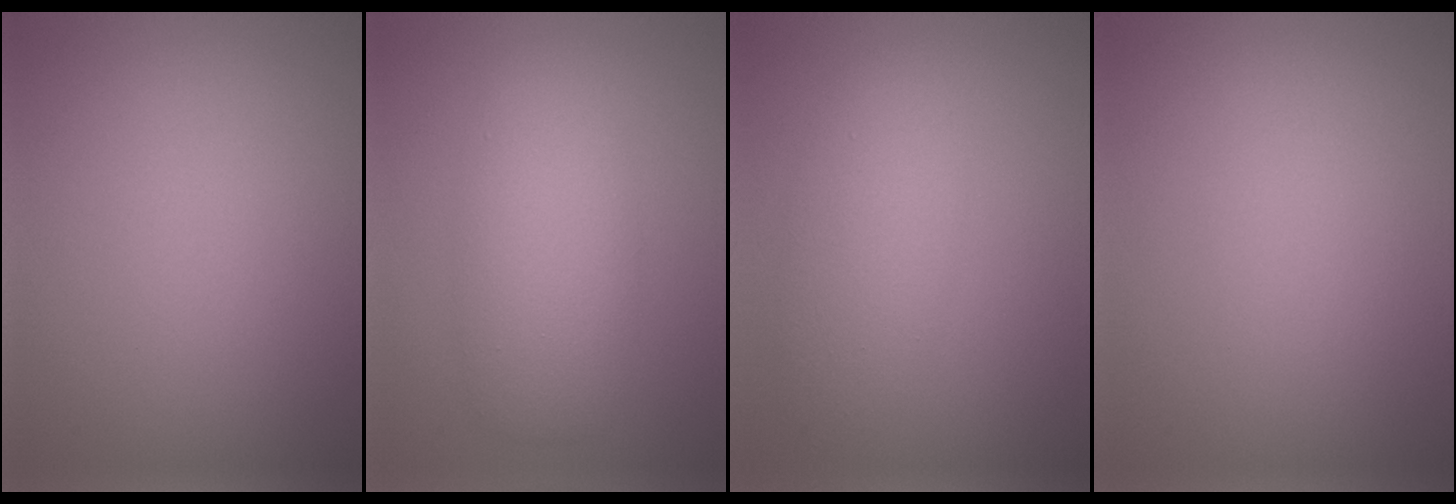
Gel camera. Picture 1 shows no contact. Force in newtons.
{"total": 4.8, "press": 4.8, "slide": 0.1}
{"total": 3.7, "press": 3.7, "slide": 0.1}
{"total": 0.0}